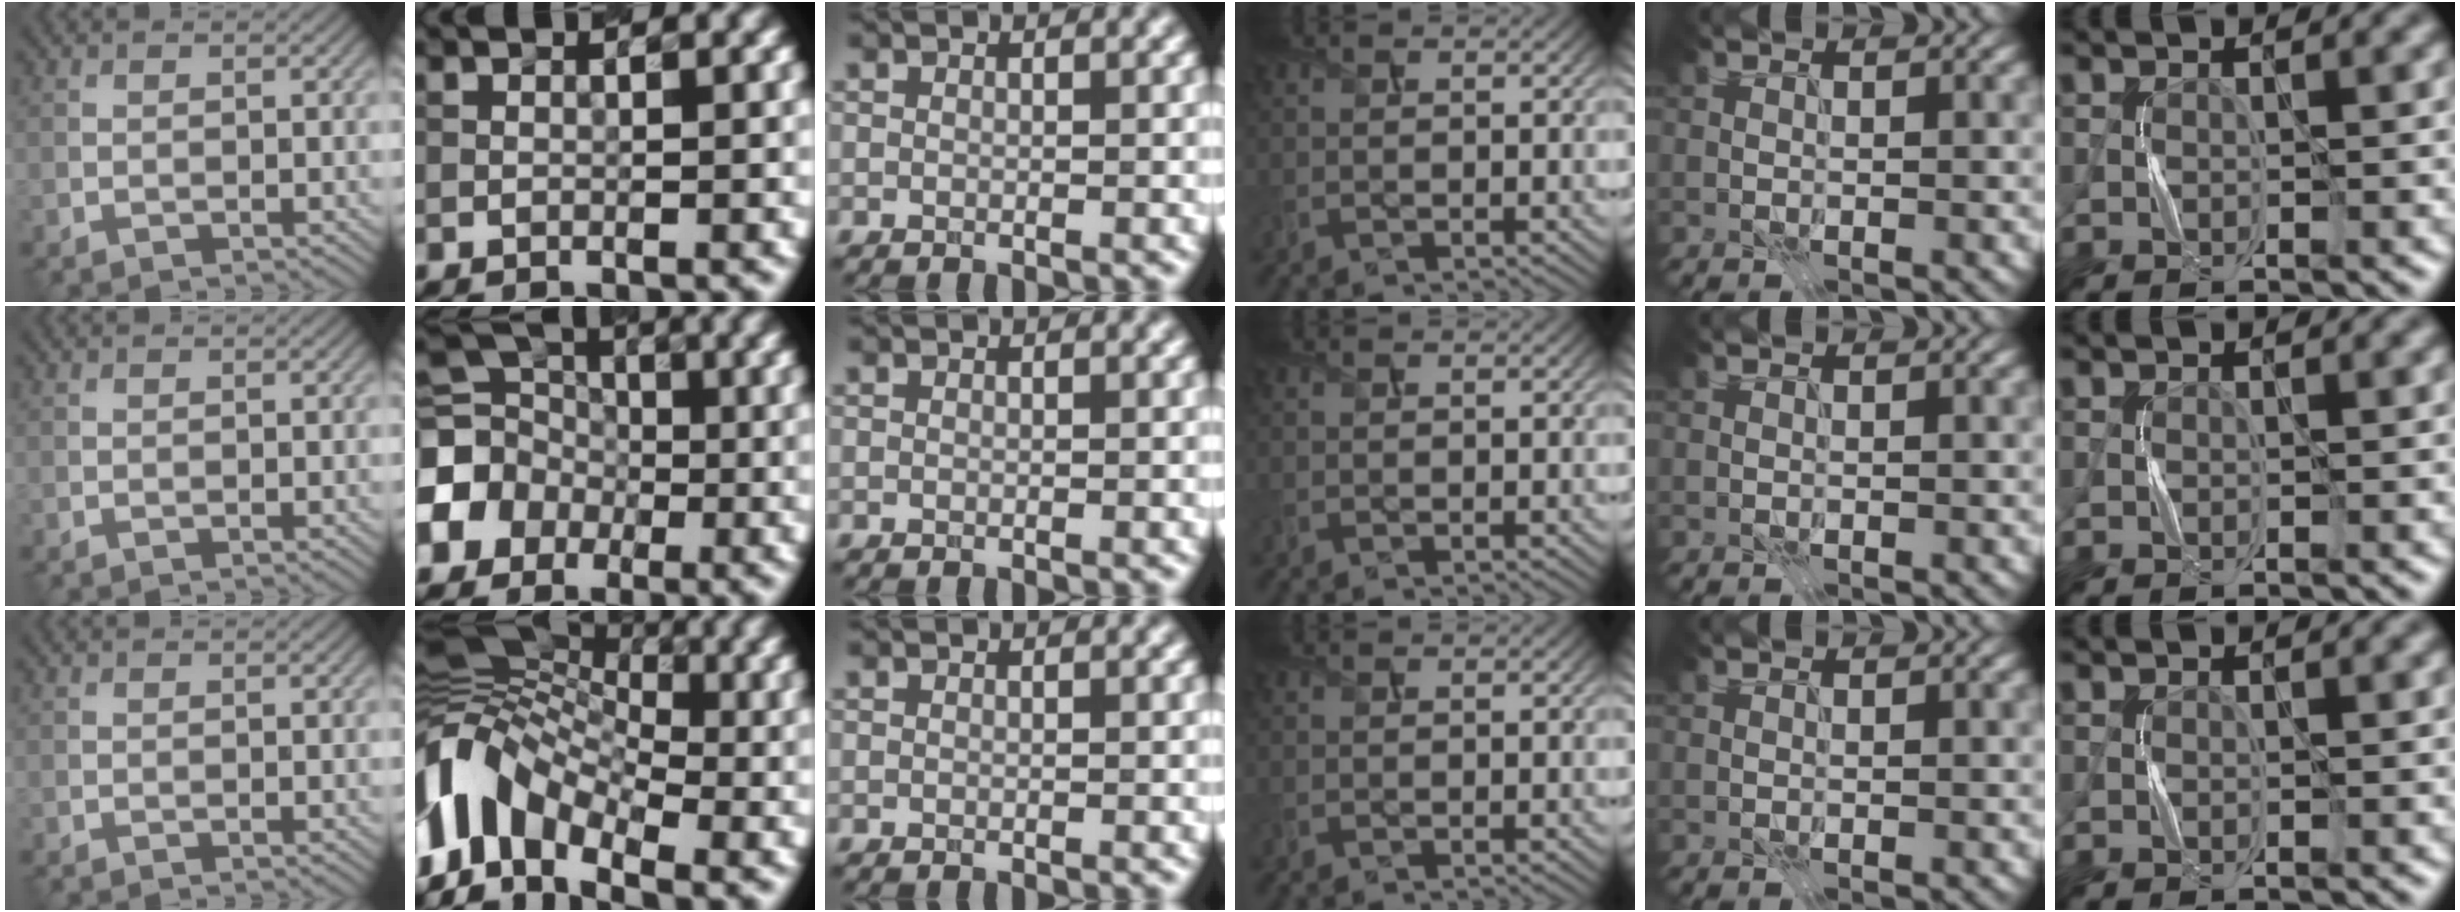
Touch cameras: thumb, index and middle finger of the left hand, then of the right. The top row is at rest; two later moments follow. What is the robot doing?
{"motion": "press", "object": "sticky note"}